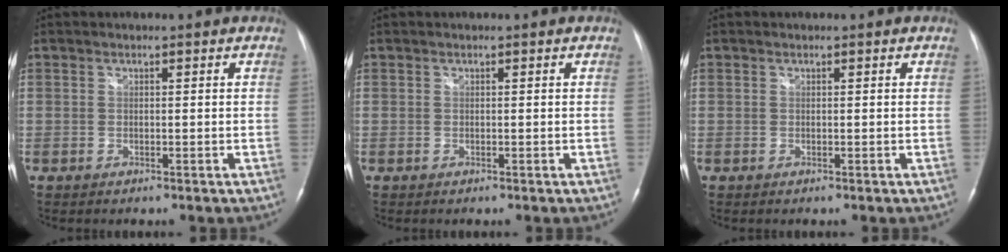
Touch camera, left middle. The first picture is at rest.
{"total": 0.0}
{"total": 0.0}